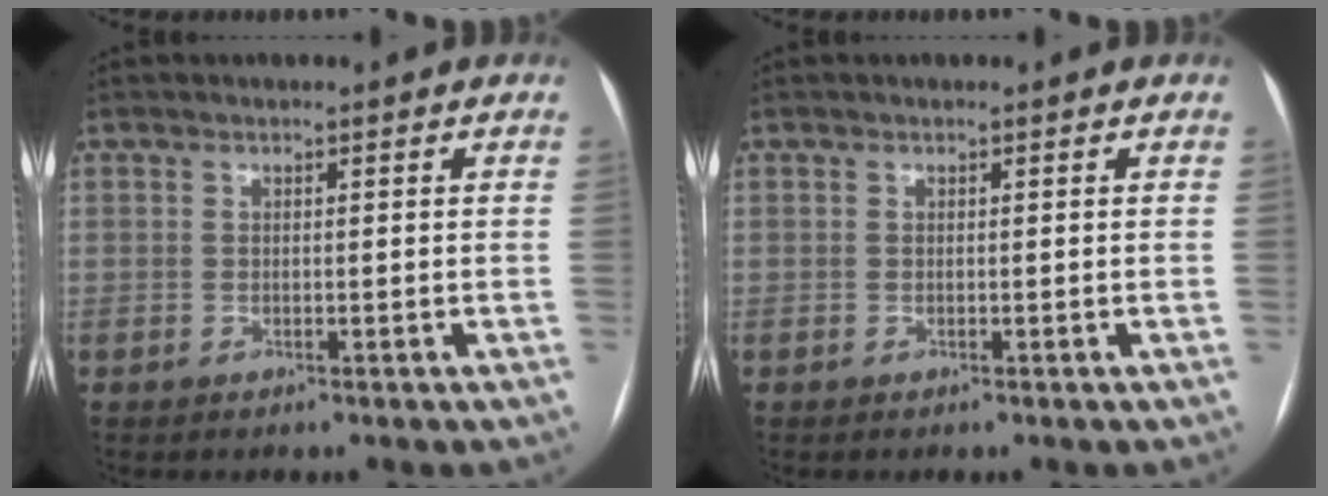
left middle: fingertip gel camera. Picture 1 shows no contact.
{"total": 0.0}